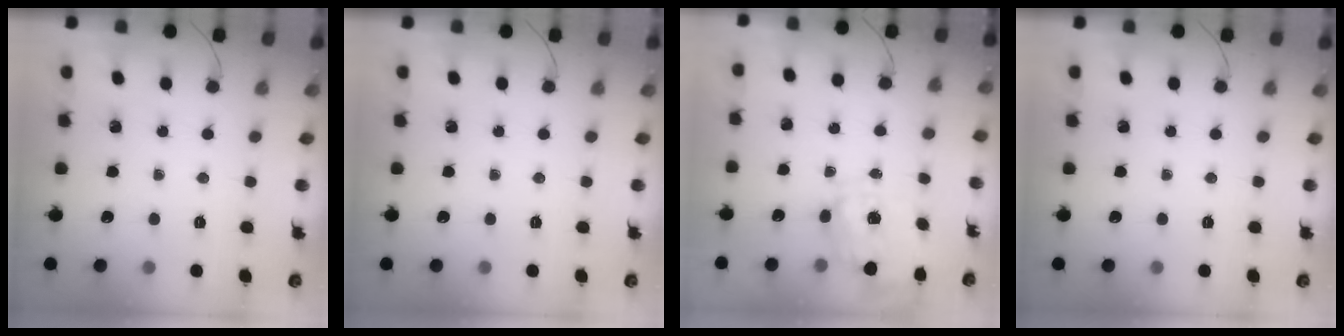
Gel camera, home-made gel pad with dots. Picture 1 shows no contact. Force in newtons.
{"total": 0.0}
{"total": 2.7, "press": 2.6, "slide": 0.9}
{"total": 0.0}